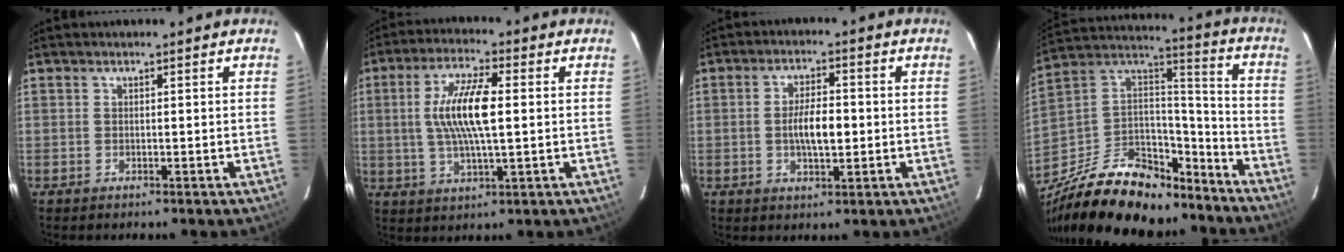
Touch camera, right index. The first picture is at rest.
{"total": 11.1, "force": [1.0, 2.7, 10.8], "torque": [-0.211, 0.006, 0.020]}
{"total": 6.5, "force": [-0.6, 2.4, 6.0], "torque": [-0.110, 0.003, -0.008]}
{"total": 29.2, "force": [-21.4, 13.3, 14.8], "torque": [-0.301, 0.027, -0.329]}